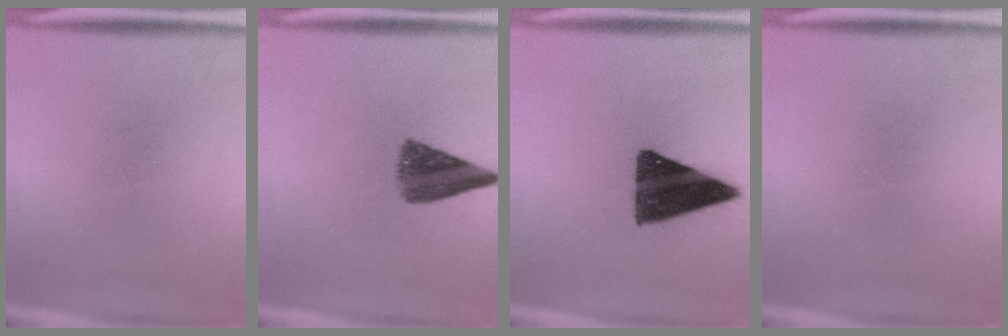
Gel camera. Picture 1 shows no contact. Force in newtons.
{"total": 7.3}
{"total": 13.5}
{"total": 0.0}